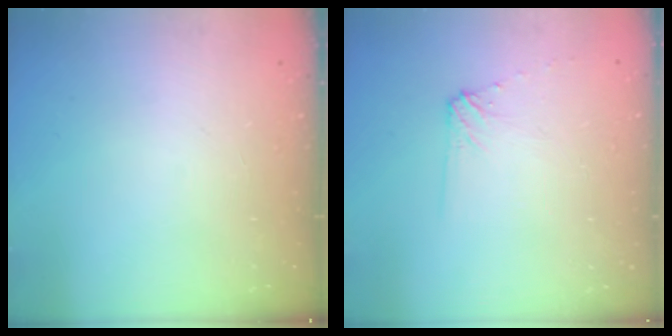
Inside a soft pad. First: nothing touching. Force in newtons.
{"total": 5.5, "press": 5.4, "slide": 0.7}